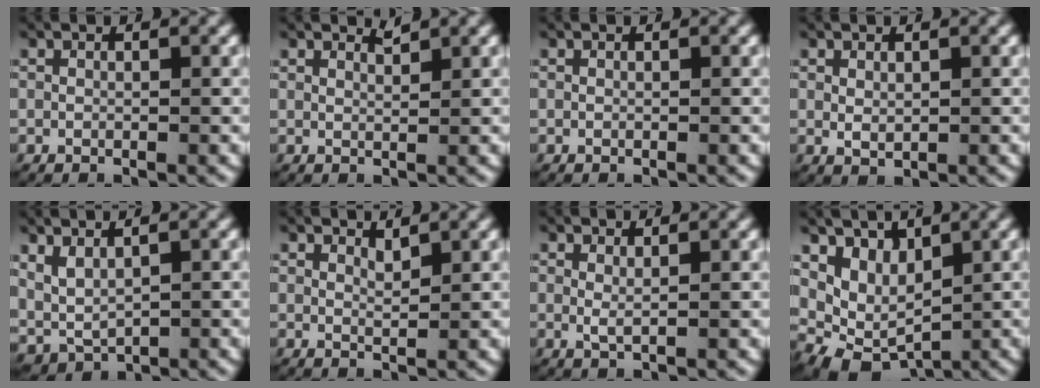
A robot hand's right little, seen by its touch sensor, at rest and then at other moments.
{"total": 1.1, "force": [1.0, -0.2, 0.2], "torque": [-0.007, -0.006, 0.020]}
{"total": 0.0}
{"total": 0.9, "force": [0.4, 0.6, 0.7], "torque": [-0.015, -0.006, 0.016]}
{"total": 5.3, "force": [0.3, 4.4, 3.0], "torque": [-0.084, -0.018, 0.015]}
{"total": 1.4, "force": [1.3, 0.1, 0.5], "torque": [-0.008, -0.010, 0.026]}
{"total": 1.0, "force": [0.6, 0.1, 0.8], "torque": [-0.020, -0.009, 0.015]}
{"total": 6.9, "force": [-1.2, 5.8, 3.5], "torque": [-0.080, -0.033, -0.014]}